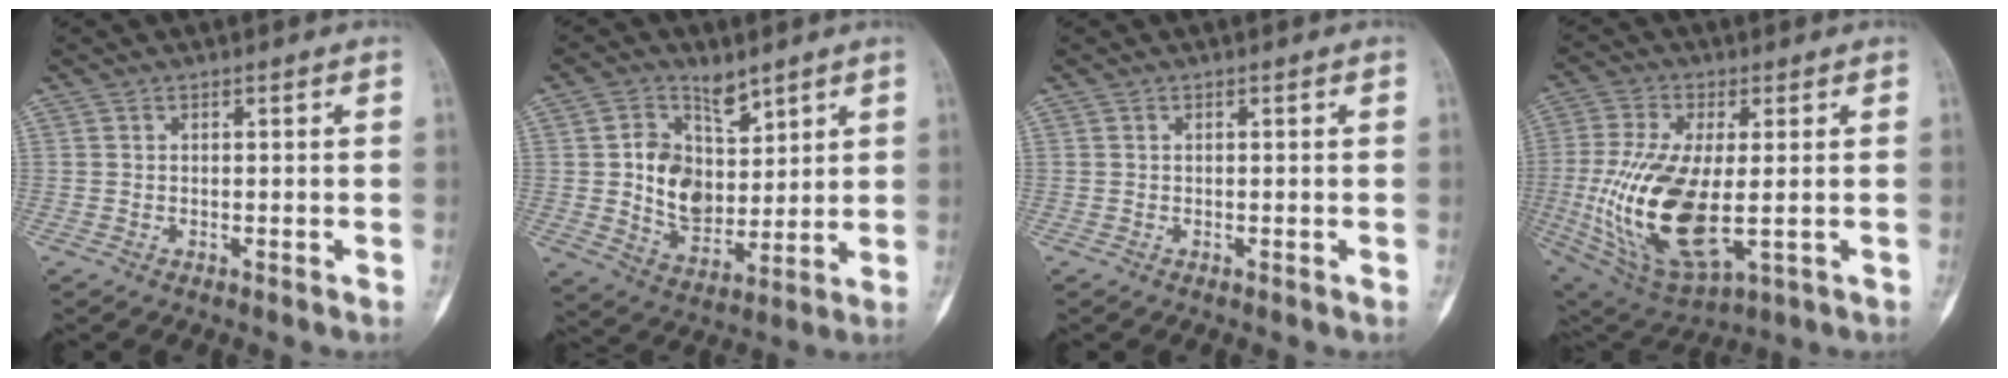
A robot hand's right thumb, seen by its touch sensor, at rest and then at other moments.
{"total": 11.5, "force": [4.3, 8.3, 6.7], "torque": [-0.079, -0.030, 0.091]}
{"total": 0.0}
{"total": 20.4, "force": [-1.8, 9.5, 17.9], "torque": [-0.371, -0.017, -0.009]}